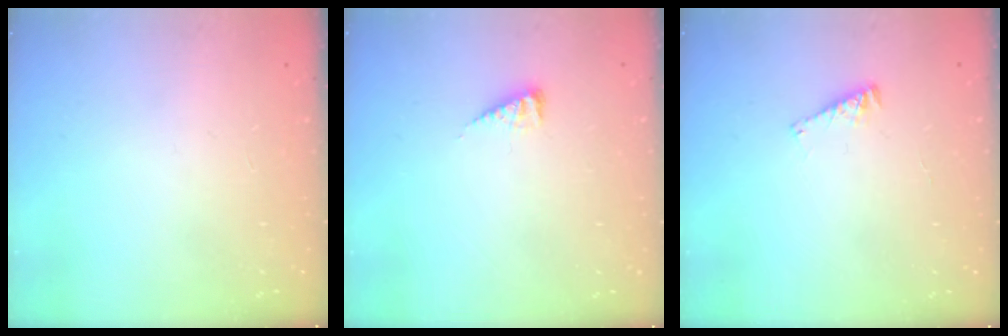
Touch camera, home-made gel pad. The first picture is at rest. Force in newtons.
{"total": 4.1, "press": 4.0, "slide": 0.6}
{"total": 2.3, "press": 2.3, "slide": 0.2}